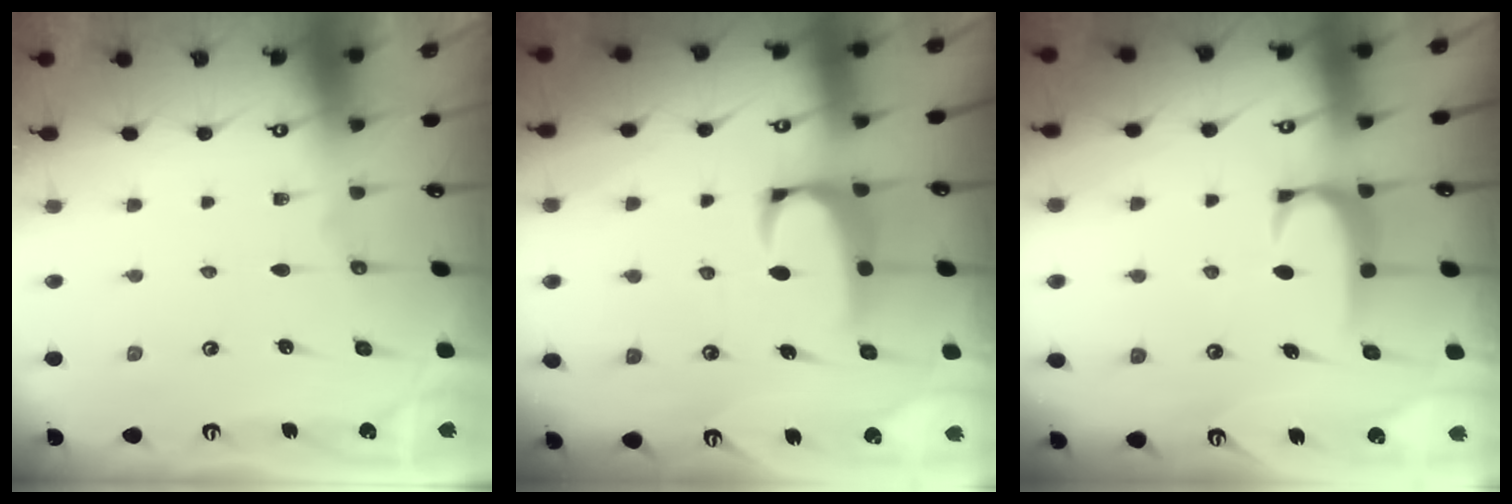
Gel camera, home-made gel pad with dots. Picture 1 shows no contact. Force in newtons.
{"total": 3.0, "press": 2.8, "slide": 1.0}
{"total": 1.8, "press": 1.7, "slide": 0.5}